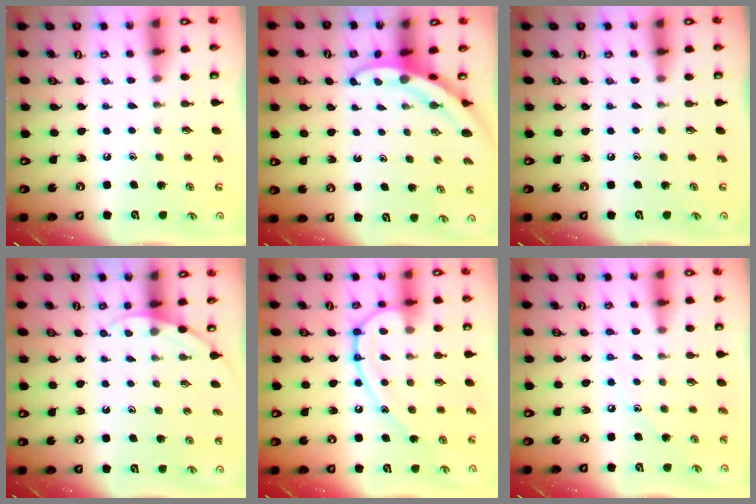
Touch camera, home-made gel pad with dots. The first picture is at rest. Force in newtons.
{"total": 3.3, "press": 3.3, "slide": 0.3}
{"total": 0.0}
{"total": 4.0, "press": 4.0, "slide": 0.3}
{"total": 14.1, "press": 14.0, "slide": 1.6}
{"total": 4.3, "press": 4.3, "slide": 0.5}